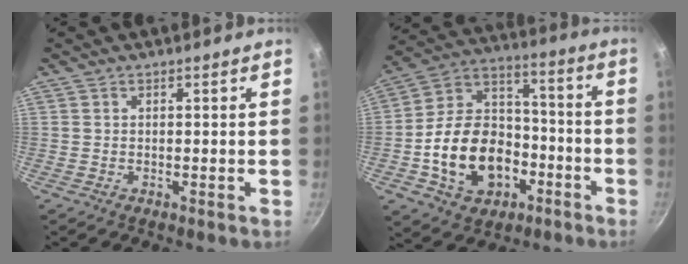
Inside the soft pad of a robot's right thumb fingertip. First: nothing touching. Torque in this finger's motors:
{"motor_torque": [-0.03, 1.14, 1.55, -0.85, 0.41]}